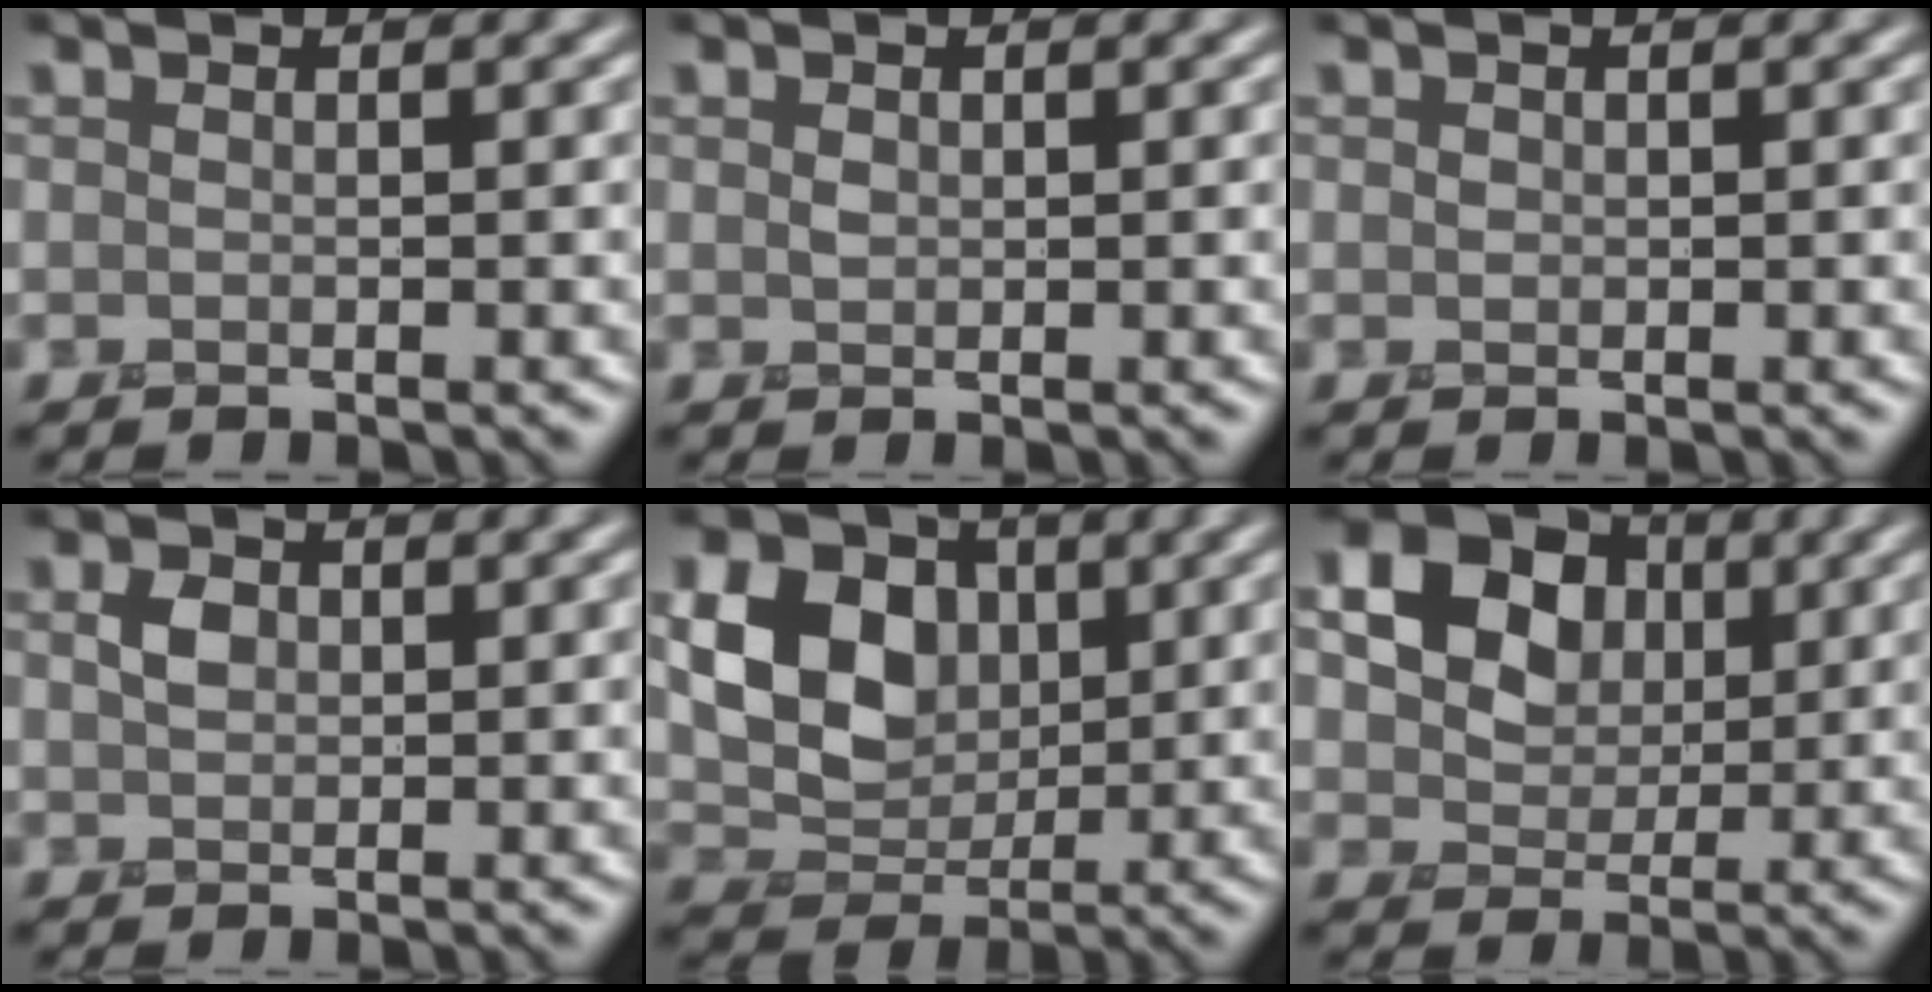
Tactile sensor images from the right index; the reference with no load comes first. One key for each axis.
{"total": 0.7, "fx": 0.2, "fy": 0.6, "fz": 0.4, "tx": -0.009, "ty": -0.001, "tz": 0.003}
{"total": 0.6, "fx": 0.1, "fy": 0.6, "fz": 0.2, "tx": -0.003, "ty": -0.002, "tz": 0.003}
{"total": 1.5, "fx": 0.1, "fy": 1.2, "fz": 0.9, "tx": -0.021, "ty": 0.001, "tz": -0.001}
{"total": 7.3, "fx": 1.2, "fy": 5.5, "fz": 4.7, "tx": -0.095, "ty": -0.001, "tz": 0.011}
{"total": 13.0, "fx": 4.0, "fy": 10.8, "fz": 6.0, "tx": -0.144, "ty": 0.028, "tz": 0.074}